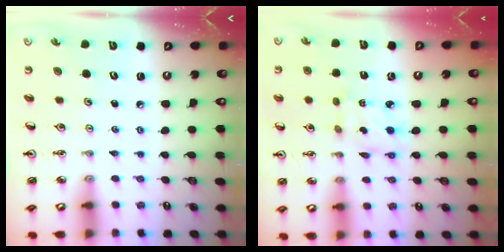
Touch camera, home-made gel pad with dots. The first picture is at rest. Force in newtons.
{"total": 2.9, "press": 2.9, "slide": 0.2}